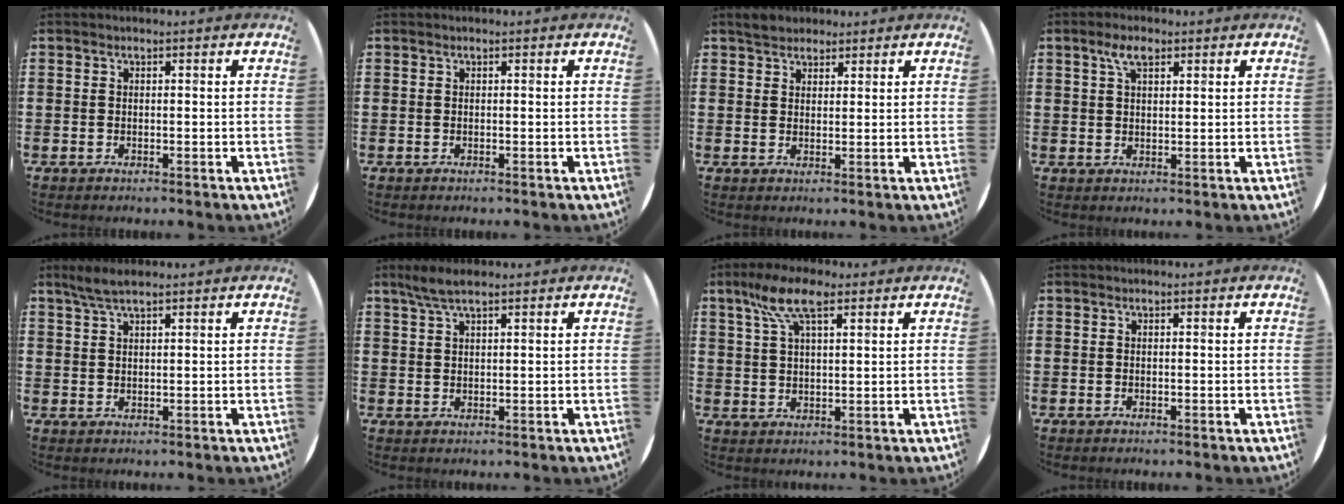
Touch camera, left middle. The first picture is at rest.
{"total": 0.0}
{"total": 2.4, "force": [2.2, 1.0, 0.1], "torque": [0.002, 0.003, 0.043]}
{"total": 3.7, "force": [2.3, 1.6, 2.4], "torque": [-0.044, 0.006, 0.039]}
{"total": 3.0, "force": [2.3, 0.6, 1.9], "torque": [-0.041, 0.004, 0.042]}
{"total": 3.2, "force": [2.4, 0.6, 2.1], "torque": [-0.045, 0.005, 0.042]}
{"total": 7.7, "force": [4.4, 2.8, 5.6], "torque": [-0.123, 0.010, 0.079]}
{"total": 0.0}